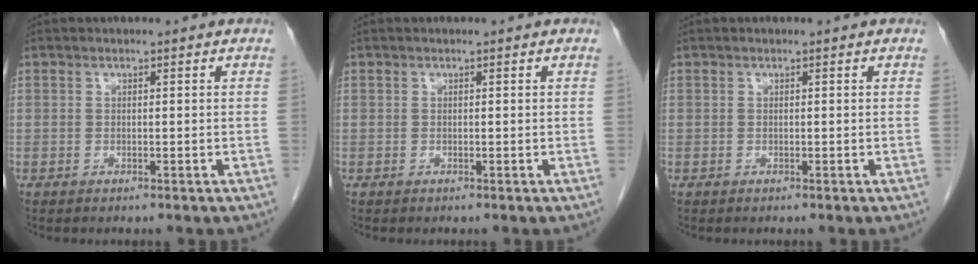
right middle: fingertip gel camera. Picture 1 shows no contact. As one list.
[{"total": 0.0}, {"total": 0.0}]